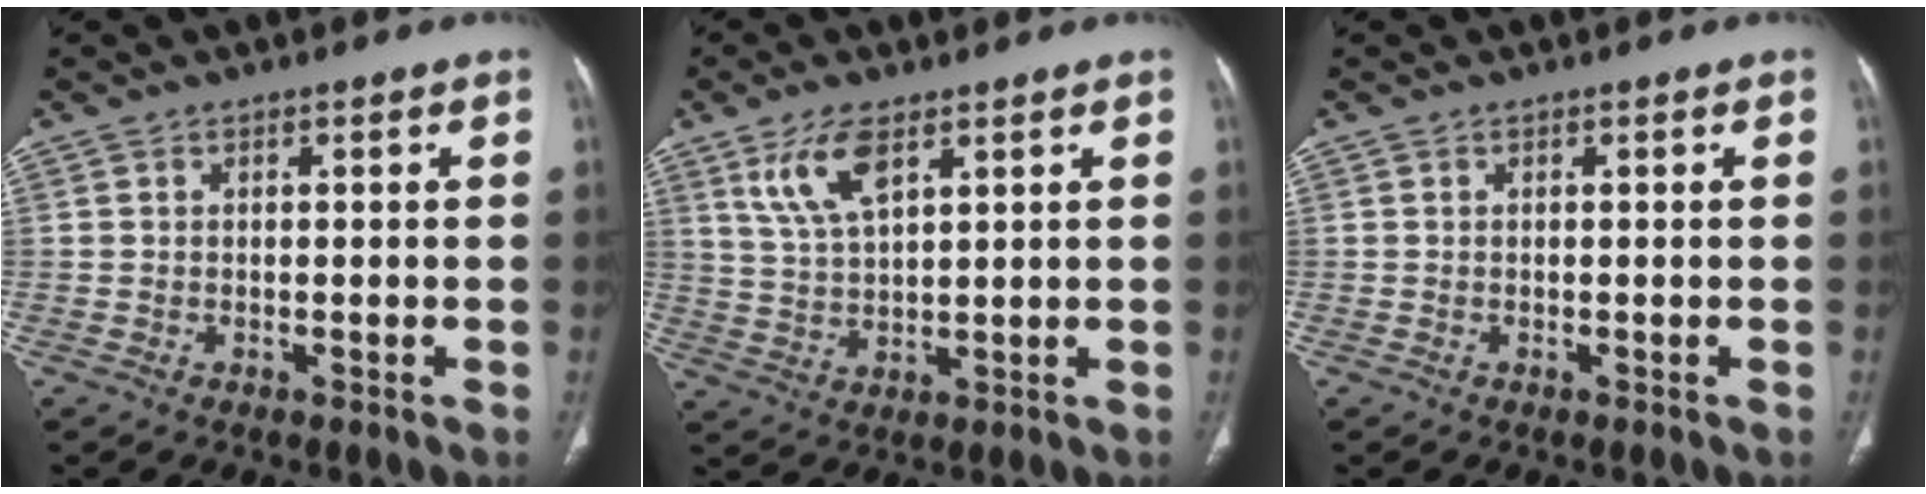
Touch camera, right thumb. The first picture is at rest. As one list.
[{"total": 7.9, "force": [4.3, 3.1, 5.9], "torque": [-0.113, -0.017, 0.093]}, {"total": 0.0}]